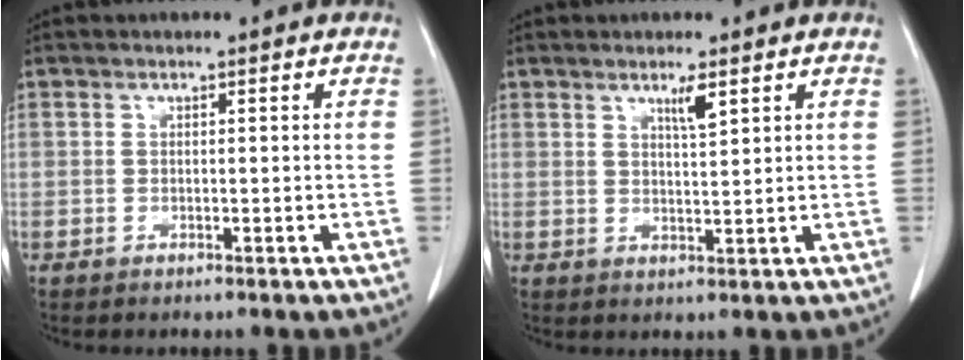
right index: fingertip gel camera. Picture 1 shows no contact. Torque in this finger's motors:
{"motor_torque": [0.15, 0.04, 0.03, 0.02]}